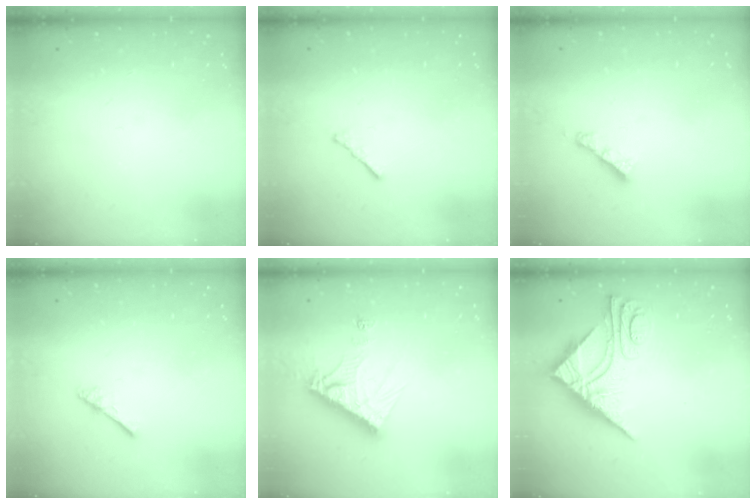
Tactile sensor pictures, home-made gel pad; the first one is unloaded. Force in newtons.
{"total": 1.9, "press": 1.8, "slide": 0.5}
{"total": 3.3, "press": 3.3, "slide": 0.2}
{"total": 2.5, "press": 2.5, "slide": 0.4}
{"total": 11.2, "press": 11.2, "slide": 1.0}
{"total": 9.8, "press": 9.7, "slide": 0.9}